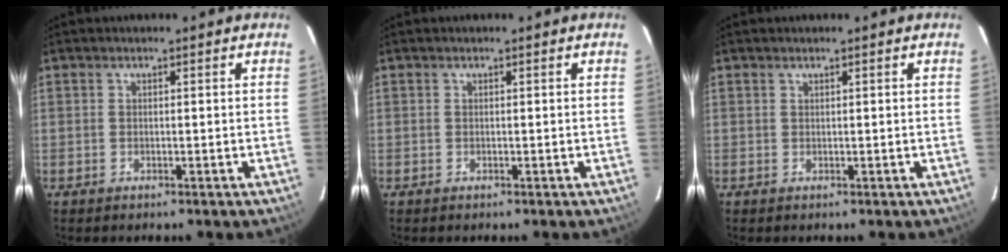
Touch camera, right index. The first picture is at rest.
{"total": 0.0}
{"total": 0.0}